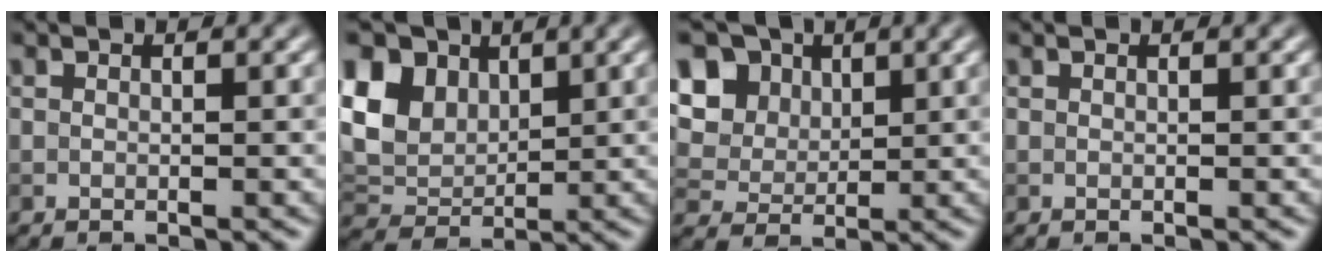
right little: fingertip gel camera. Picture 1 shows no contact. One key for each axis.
{"total": 8.1, "fx": 3.3, "fy": 6.0, "fz": 4.5, "tx": -0.126, "ty": 0.026, "tz": 0.050}
{"total": 11.7, "fx": 5.1, "fy": 9.1, "fz": 5.3, "tx": -0.137, "ty": 0.022, "tz": 0.085}
{"total": 0.0}